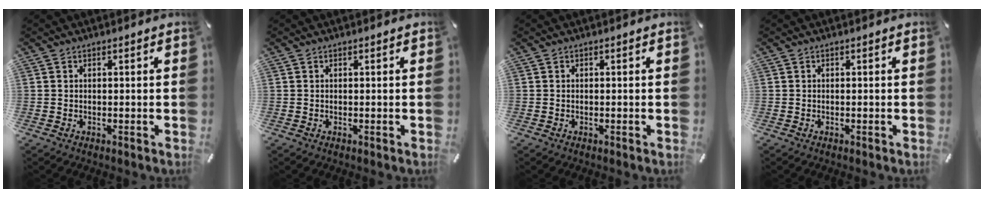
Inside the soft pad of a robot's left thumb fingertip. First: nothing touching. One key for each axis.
{"total": 0.0}
{"total": 0.0}
{"total": 0.0}